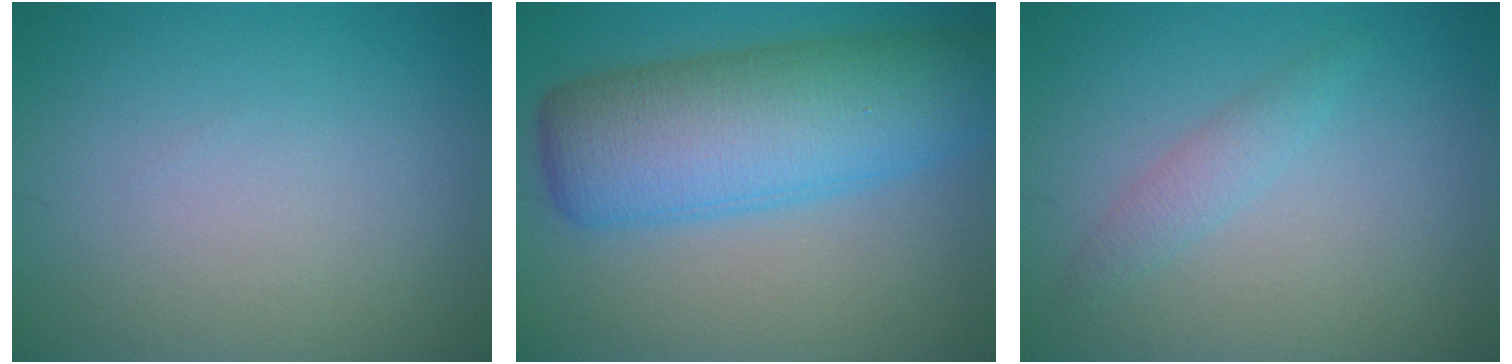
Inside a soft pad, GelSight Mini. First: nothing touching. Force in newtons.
{"total": 10.5, "press": 10.5, "slide": 0.2}
{"total": 1.5, "press": 1.5, "slide": 0.1}